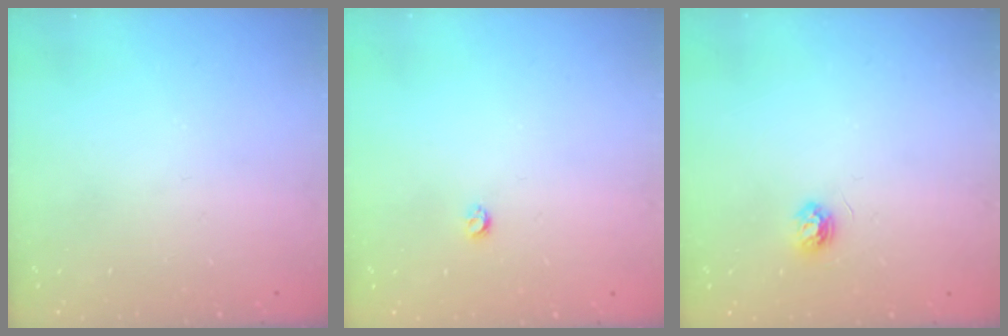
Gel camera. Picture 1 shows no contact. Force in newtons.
{"total": 2.9, "press": 2.8, "slide": 0.5}
{"total": 4.5, "press": 4.4, "slide": 0.5}